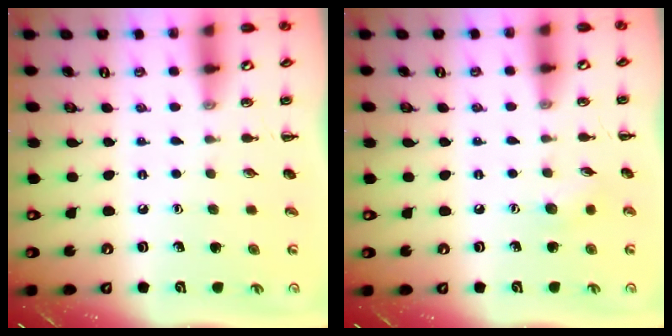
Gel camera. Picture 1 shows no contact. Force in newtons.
{"total": 5.6, "press": 5.5, "slide": 1.2}